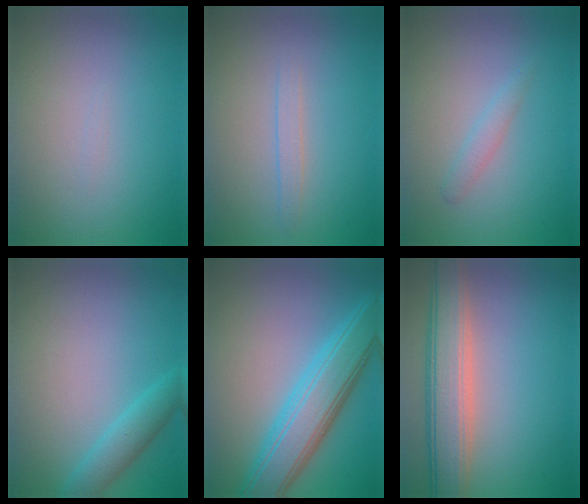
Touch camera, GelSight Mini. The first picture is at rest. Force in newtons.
{"total": 1.2, "press": 1.2, "slide": 0.1}
{"total": 1.2, "press": 1.2, "slide": 0.0}
{"total": 2.1, "press": 2.1, "slide": 0.2}
{"total": 7.0, "press": 7.0, "slide": 0.1}
{"total": 6.3, "press": 6.3, "slide": 0.4}